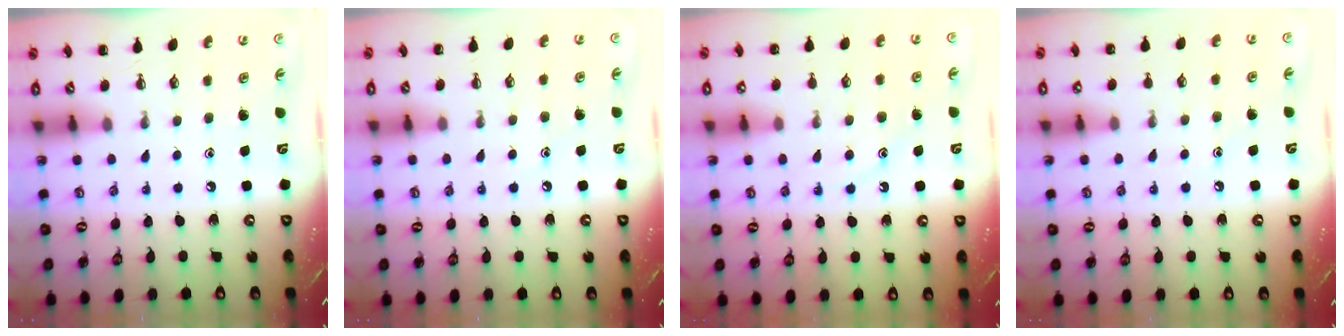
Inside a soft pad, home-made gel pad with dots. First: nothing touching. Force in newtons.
{"total": 5.6, "press": 5.4, "slide": 1.6}
{"total": 11.2, "press": 11.2, "slide": 1.0}
{"total": 6.7, "press": 6.4, "slide": 1.8}